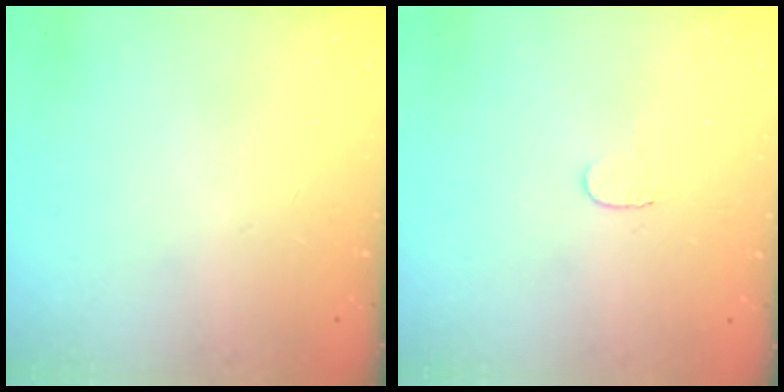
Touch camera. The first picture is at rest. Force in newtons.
{"total": 3.0, "press": 3.0, "slide": 0.3}